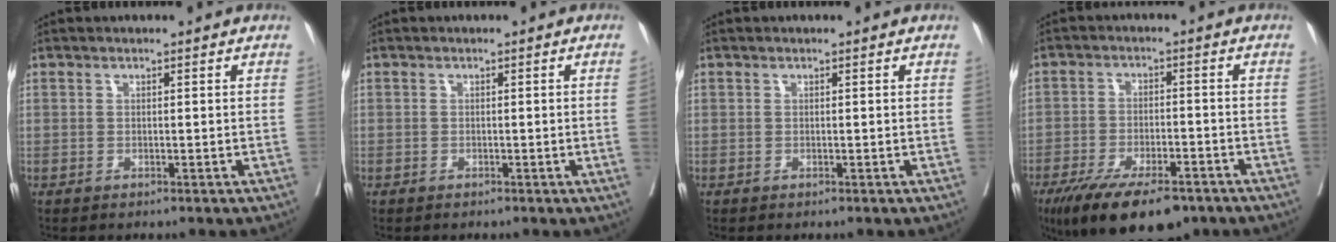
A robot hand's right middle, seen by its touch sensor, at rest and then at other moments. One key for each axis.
{"total": 0.8, "fx": -0.1, "fy": -0.3, "fz": 0.7, "tx": -0.003, "ty": 0.001, "tz": -0.002}
{"total": 0.0}
{"total": 13.2, "fx": -9.3, "fy": 4.7, "fz": 8.1, "tx": -0.134, "ty": -0.014, "tz": -0.148}